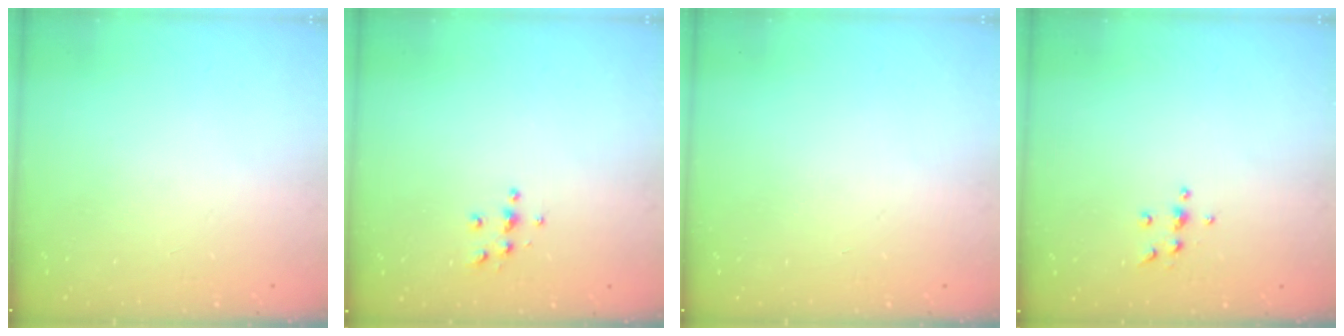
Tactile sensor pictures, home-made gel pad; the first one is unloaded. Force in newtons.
{"total": 4.9, "press": 4.9, "slide": 0.5}
{"total": 0.0}
{"total": 4.9, "press": 4.9, "slide": 0.7}